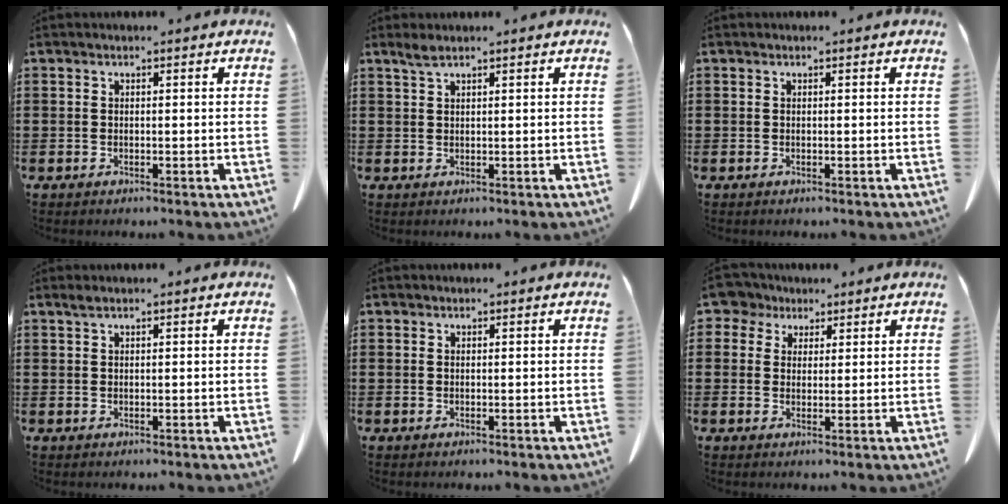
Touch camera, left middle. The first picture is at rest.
{"total": 1.8, "force": [1.3, 0.2, 1.2], "torque": [-0.026, 0.000, 0.025]}
{"total": 0.0}
{"total": 0.9, "force": [0.5, 0.0, 0.7], "torque": [-0.015, 0.000, 0.011]}
{"total": 0.0}
{"total": 4.3, "force": [2.9, 3.0, 1.1], "torque": [-0.036, 0.004, 0.051]}